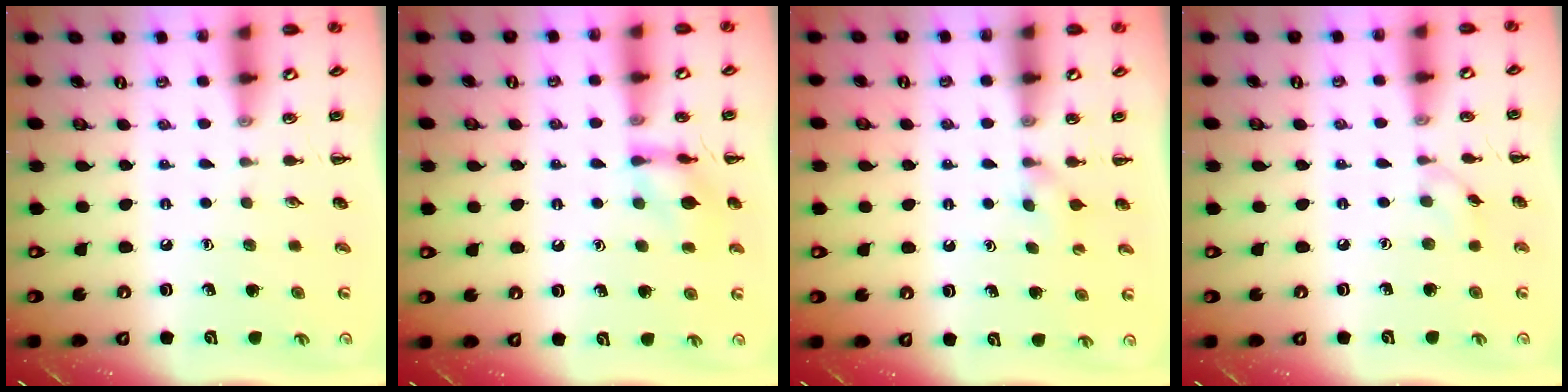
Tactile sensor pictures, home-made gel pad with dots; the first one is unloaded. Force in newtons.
{"total": 11.4, "press": 11.4, "slide": 0.9}
{"total": 2.9, "press": 2.7, "slide": 1.2}
{"total": 3.3, "press": 3.2, "slide": 1.0}